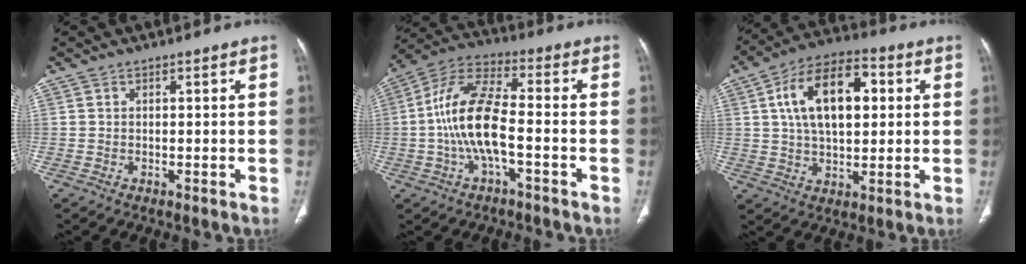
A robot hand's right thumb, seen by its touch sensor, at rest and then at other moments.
{"total": 13.3, "force": [-2.3, 5.0, 12.2], "torque": [-0.256, 0.042, -0.048]}
{"total": 15.9, "force": [3.5, 8.8, 12.7], "torque": [-0.202, 0.014, 0.056]}